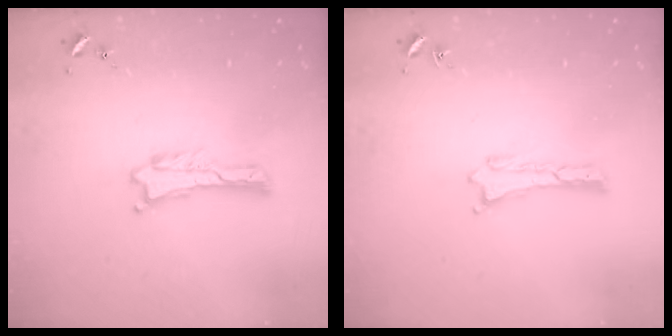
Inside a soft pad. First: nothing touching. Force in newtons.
{"total": 0.0}